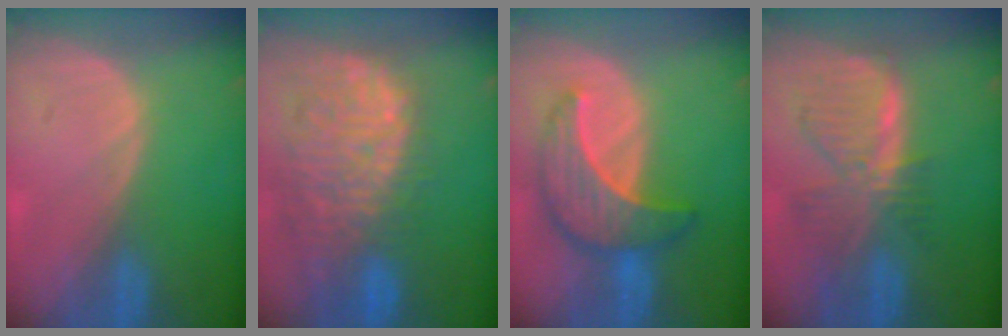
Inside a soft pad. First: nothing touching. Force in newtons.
{"total": 13.6, "press": 11.4, "slide": 7.4}
{"total": 8.4, "press": 8.4, "slide": 0.7}
{"total": 7.8, "press": 7.0, "slide": 3.5}